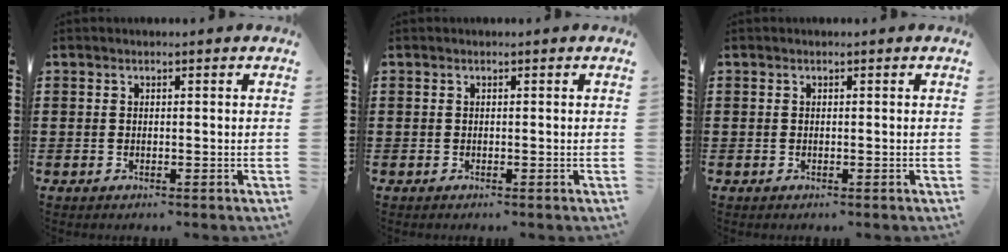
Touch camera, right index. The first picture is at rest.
{"total": 0.0}
{"total": 0.0}